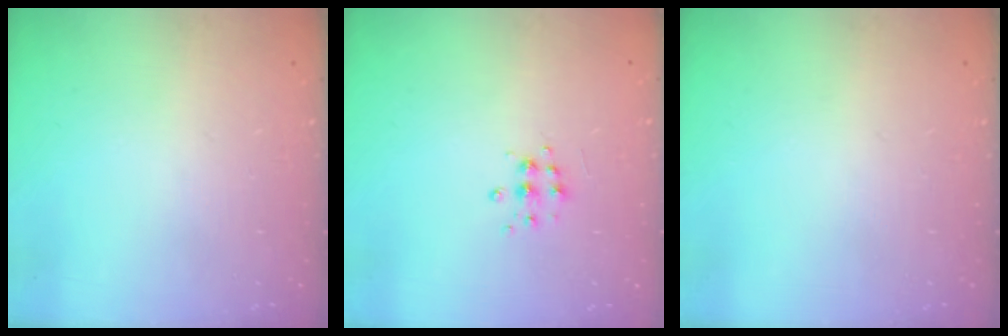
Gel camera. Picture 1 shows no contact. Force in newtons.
{"total": 5.8, "press": 5.7, "slide": 0.6}
{"total": 0.0}